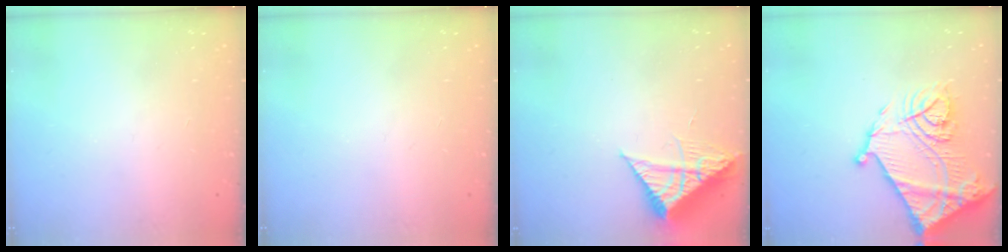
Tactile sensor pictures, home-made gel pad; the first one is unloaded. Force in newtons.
{"total": 0.0}
{"total": 8.8, "press": 8.8, "slide": 1.0}
{"total": 22.6, "press": 22.5, "slide": 2.0}